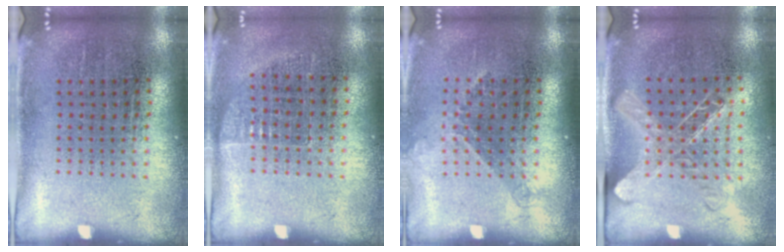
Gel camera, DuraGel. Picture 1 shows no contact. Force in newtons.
{"total": 0.6, "press": 0.6, "slide": 0.2}
{"total": 1.2, "press": 0.9, "slide": 0.8}
{"total": 1.3, "press": 1.2, "slide": 0.7}